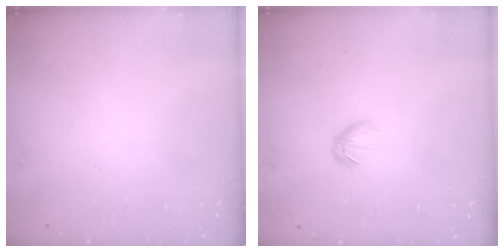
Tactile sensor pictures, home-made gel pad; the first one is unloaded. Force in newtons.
{"total": 4.6, "press": 4.5, "slide": 1.3}